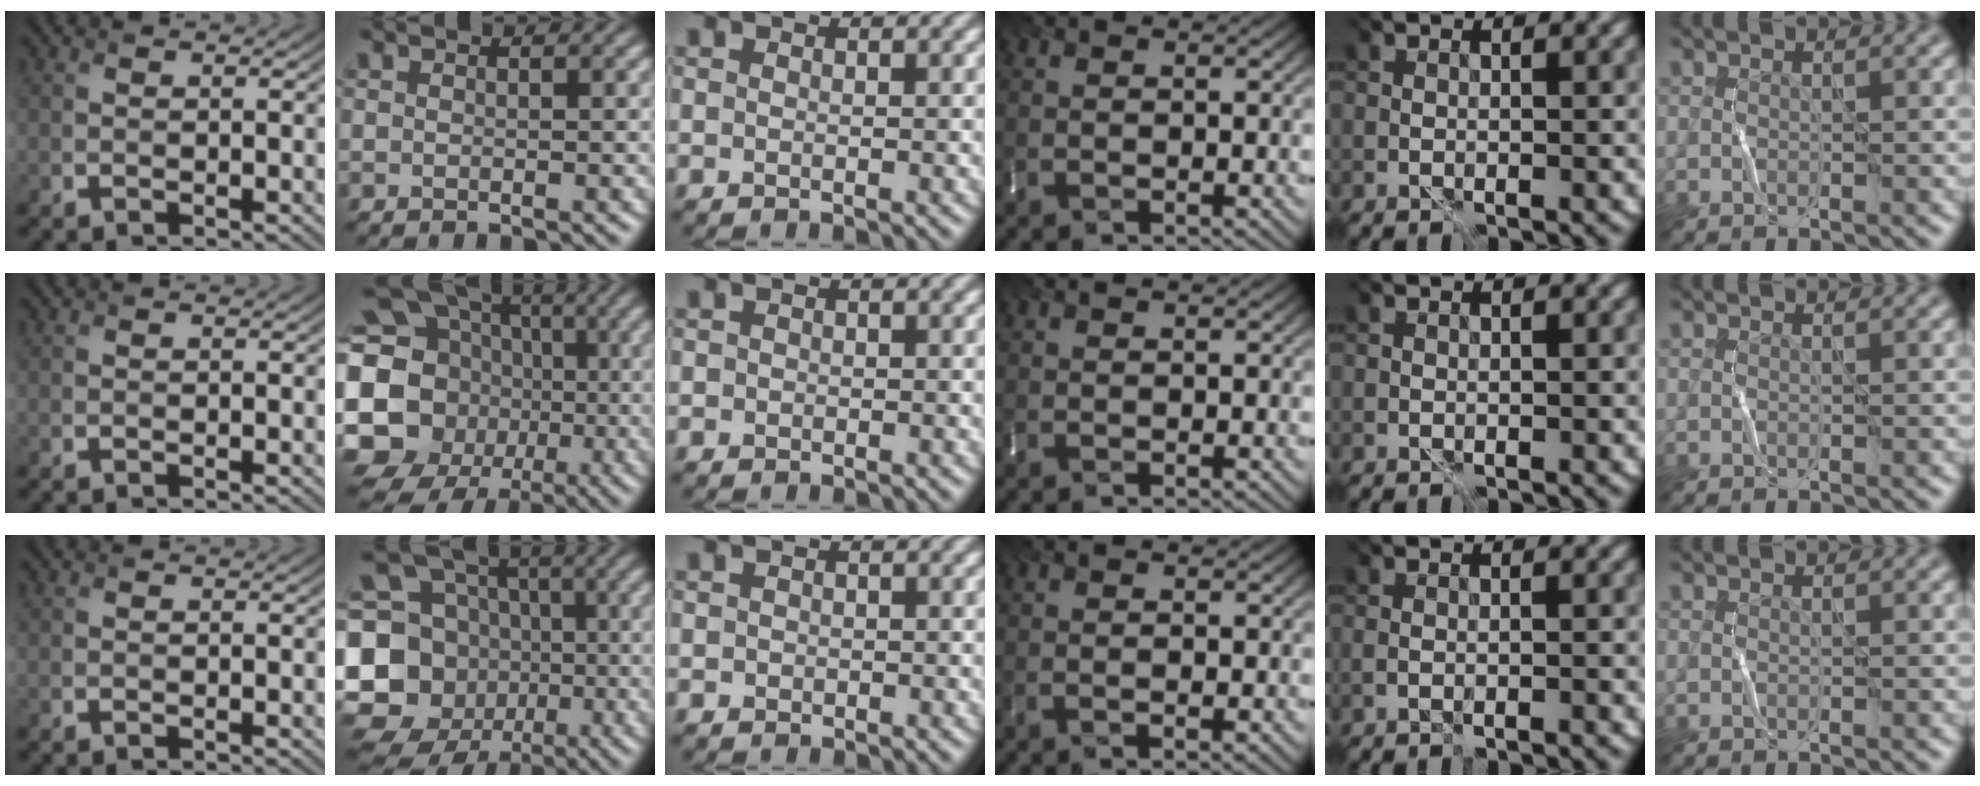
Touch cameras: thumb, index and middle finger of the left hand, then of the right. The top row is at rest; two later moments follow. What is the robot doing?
{"motion": "fold", "object": "bubble wrap"}